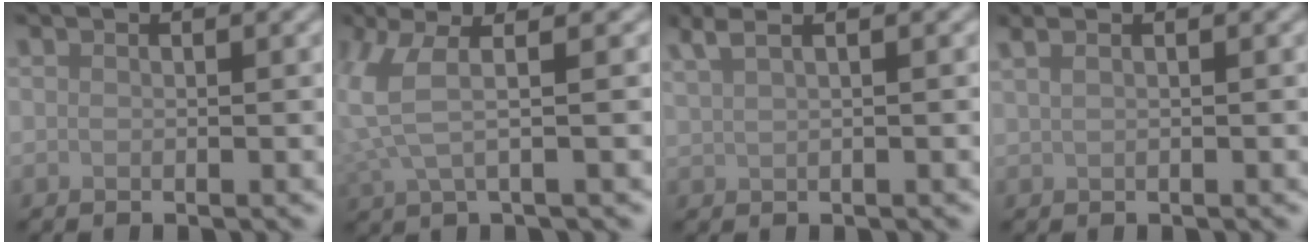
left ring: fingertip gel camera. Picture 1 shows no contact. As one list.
[{"total": 3.9, "force": [0.6, 0.9, 3.7], "torque": [-0.095, 0.001, 0.014]}, {"total": 2.9, "force": [1.9, 1.0, 1.9], "torque": [-0.027, 0.012, 0.019]}, {"total": 1.9, "force": [1.2, 0.9, 1.3], "torque": [-0.022, 0.001, 0.011]}]